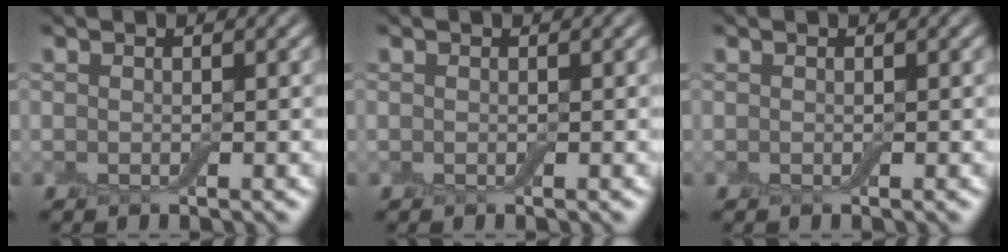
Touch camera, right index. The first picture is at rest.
{"total": 0.0}
{"total": 0.0}